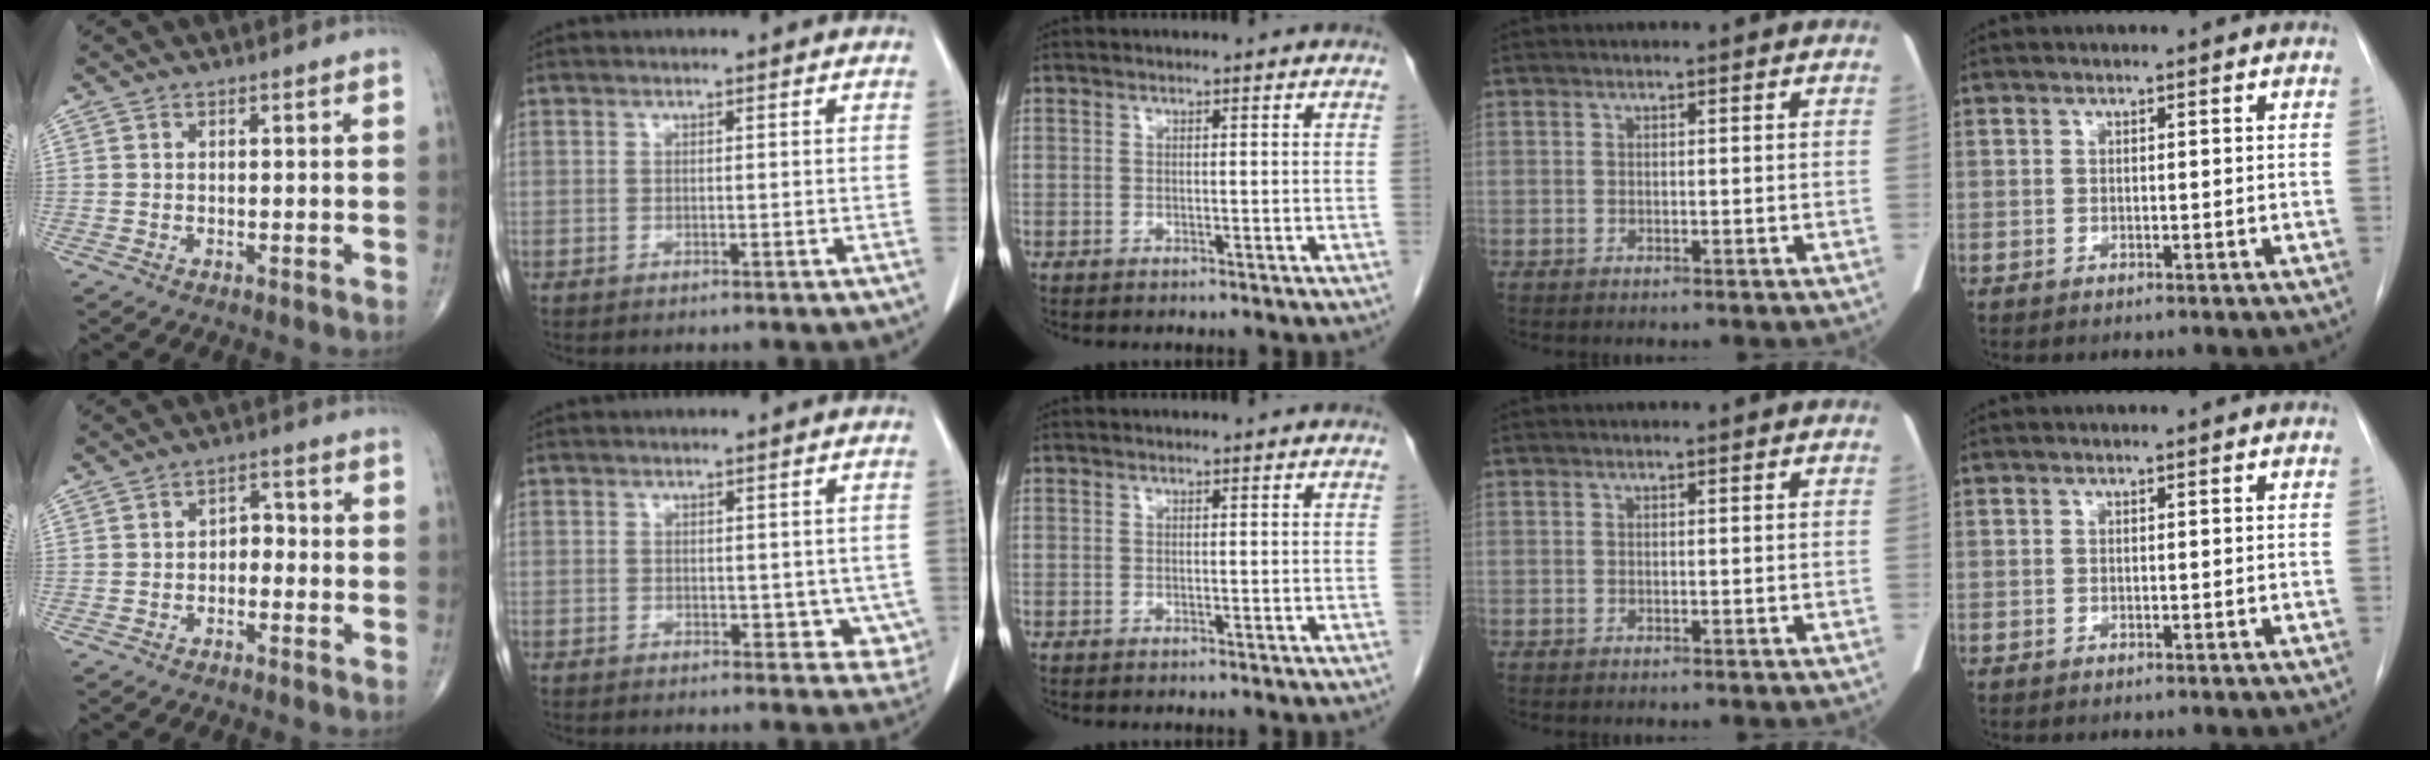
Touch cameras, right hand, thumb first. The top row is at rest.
{"thumb": {"total": 3.2, "force": [-1.1, 2.2, 2.0], "torque": [-0.013, 0.024, -0.028]}, "index": {"total": 4.7, "force": [0.1, 3.1, 3.4], "torque": [-0.011, -0.005, 0.007]}}